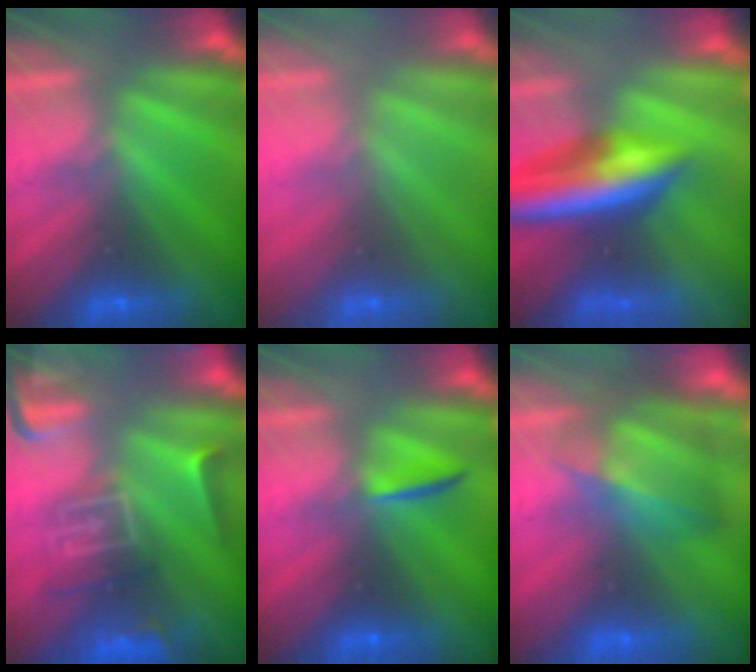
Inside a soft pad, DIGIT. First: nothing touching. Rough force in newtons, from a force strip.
{"total": 2.4}
{"total": 10.8}
{"total": 11.8}
{"total": 2.0}
{"total": 4.8}